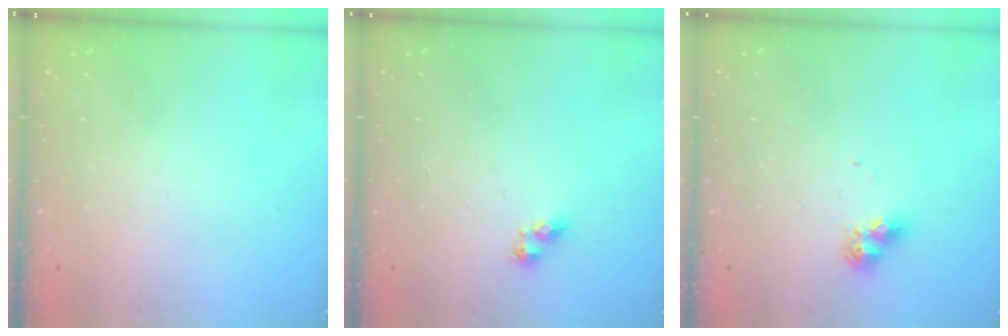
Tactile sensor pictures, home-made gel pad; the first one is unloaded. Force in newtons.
{"total": 5.0, "press": 4.9, "slide": 0.6}
{"total": 7.8, "press": 7.8, "slide": 0.8}